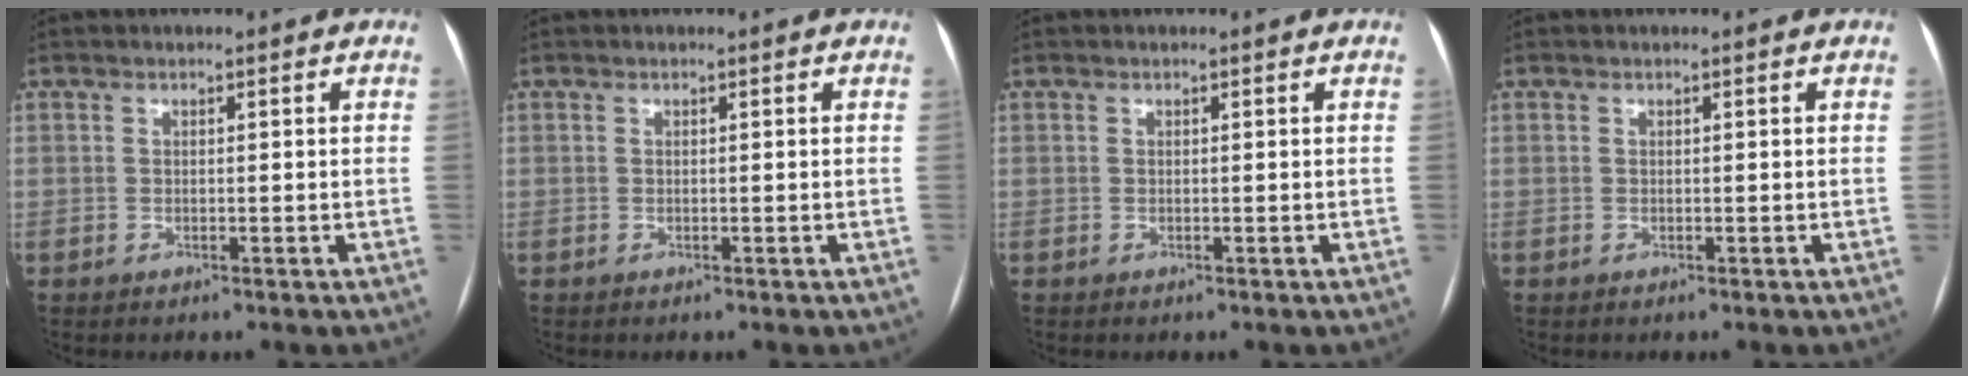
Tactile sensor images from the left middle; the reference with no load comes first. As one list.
[{"total": 0.0}, {"total": 0.0}, {"total": 0.0}]